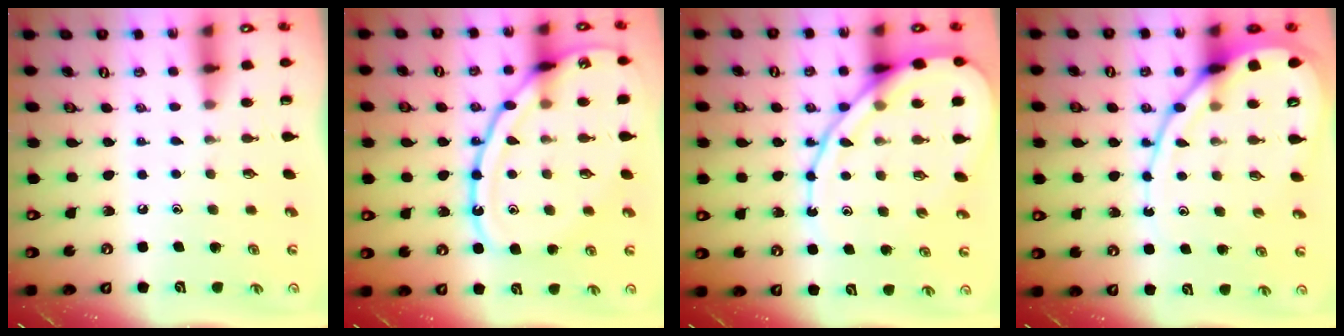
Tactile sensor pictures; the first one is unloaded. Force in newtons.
{"total": 17.3, "press": 17.2, "slide": 1.6}
{"total": 15.4, "press": 15.3, "slide": 1.3}
{"total": 13.0, "press": 12.9, "slide": 1.4}